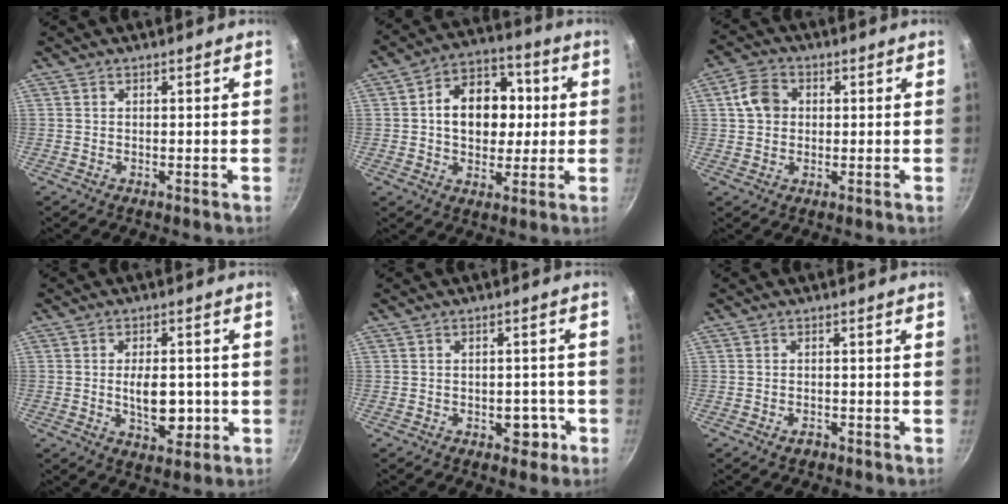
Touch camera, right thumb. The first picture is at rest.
{"total": 14.7, "force": [1.5, 11.0, 9.7], "torque": [-0.107, 0.023, 0.013]}
{"total": 6.2, "force": [0.9, 5.1, 3.5], "torque": [-0.049, 0.012, 0.007]}
{"total": 8.6, "force": [-1.1, 4.7, 7.1], "torque": [-0.081, -0.001, -0.013]}
{"total": 4.1, "force": [-1.7, 2.8, 2.5], "torque": [-0.006, 0.016, -0.016]}
{"total": 1.6, "force": [-1.0, 1.0, 0.7], "torque": [-0.010, 0.011, -0.015]}